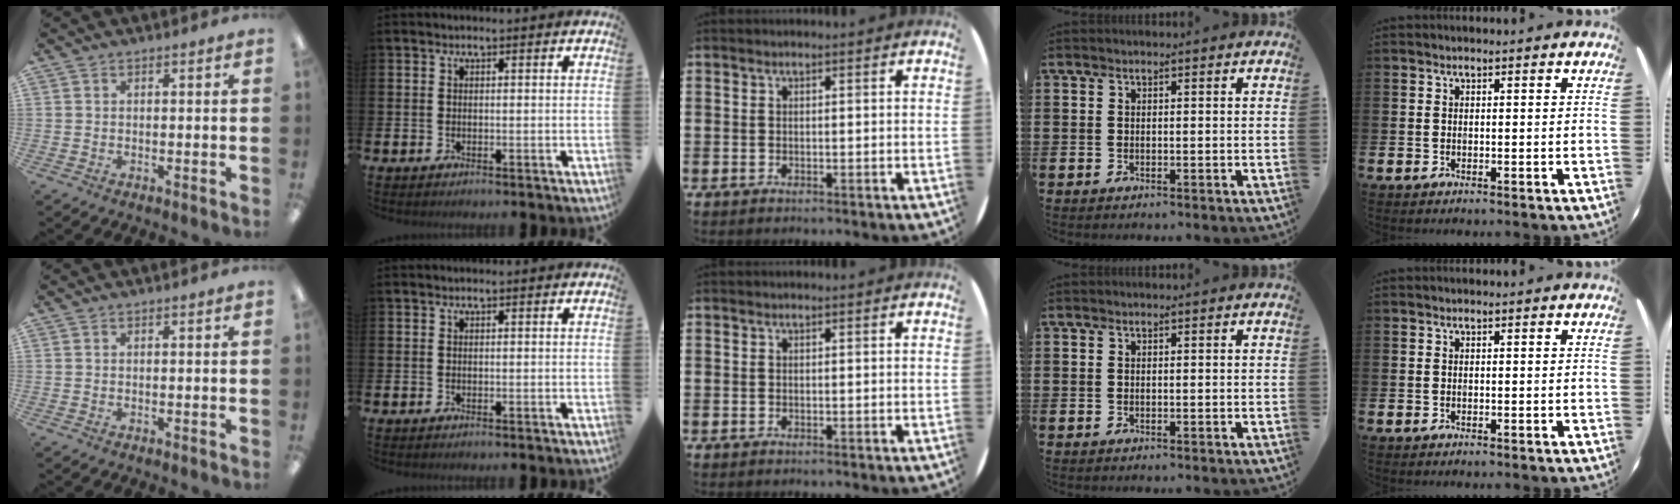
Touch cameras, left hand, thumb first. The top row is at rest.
{}